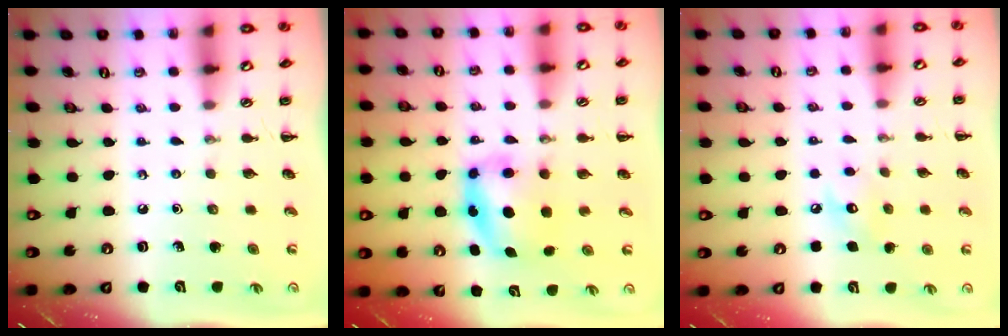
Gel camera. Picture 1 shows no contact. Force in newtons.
{"total": 6.1, "press": 6.1, "slide": 0.8}
{"total": 6.4, "press": 6.3, "slide": 1.0}